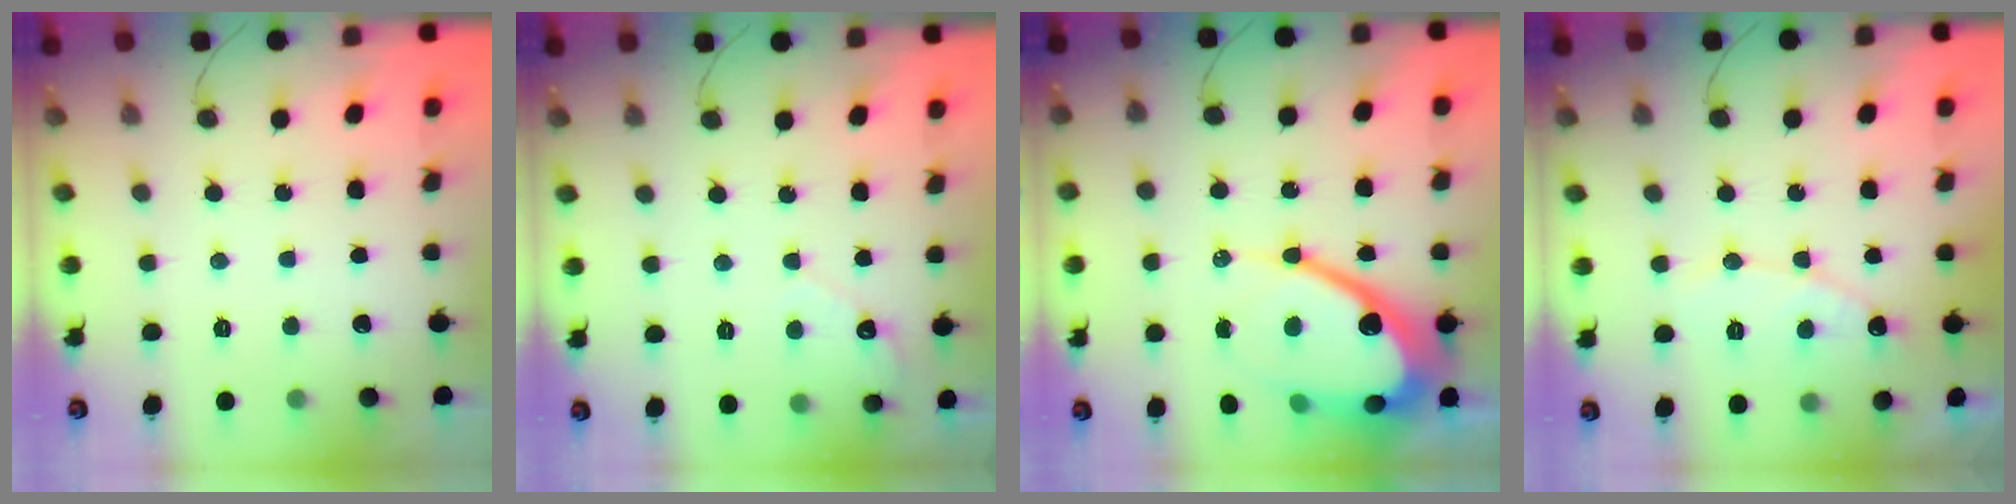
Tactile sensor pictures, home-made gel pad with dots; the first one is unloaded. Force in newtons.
{"total": 2.7, "press": 2.7, "slide": 0.2}
{"total": 18.7, "press": 18.6, "slide": 1.7}
{"total": 8.7, "press": 8.6, "slide": 0.8}